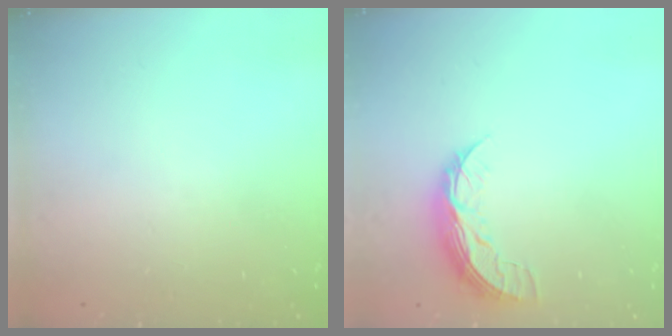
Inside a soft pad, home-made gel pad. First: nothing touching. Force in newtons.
{"total": 8.8, "press": 8.8, "slide": 0.2}